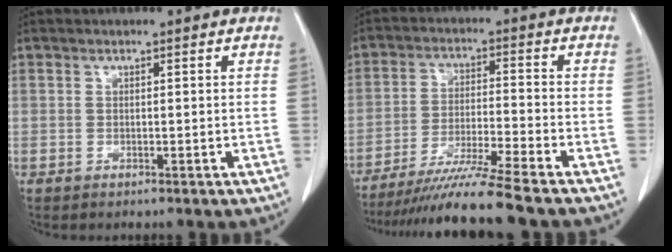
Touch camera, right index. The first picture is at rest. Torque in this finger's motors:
{"motor_torque": [1.32, -0.80, 0.60, 0.17]}